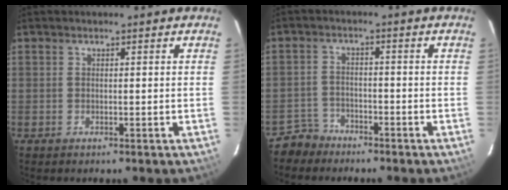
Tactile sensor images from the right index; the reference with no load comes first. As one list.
[{"total": 4.8, "force": [-4.1, 2.6, 0.0], "torque": [-0.012, 0.012, -0.081]}]